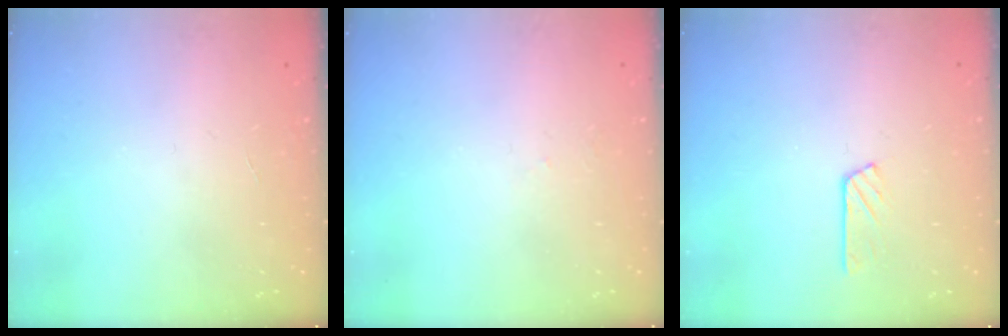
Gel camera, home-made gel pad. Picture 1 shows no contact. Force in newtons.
{"total": 2.7, "press": 2.7, "slide": 0.4}
{"total": 3.8, "press": 3.8, "slide": 0.5}